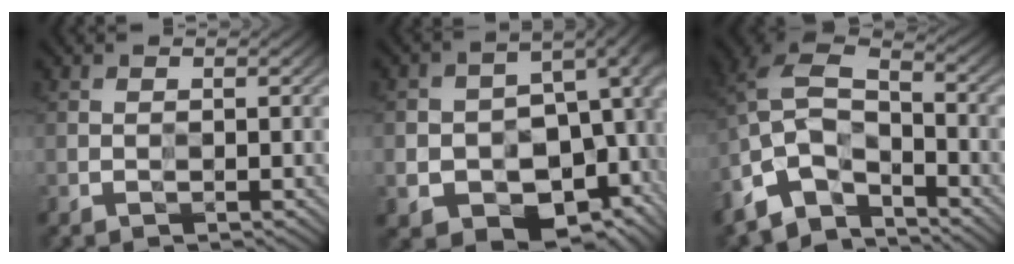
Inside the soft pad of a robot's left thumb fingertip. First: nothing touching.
{"total": 15.6, "force": [-3.6, 11.1, 10.3], "torque": [-0.176, -0.058, -0.017]}
{"total": 11.6, "force": [-7.2, 5.5, 7.2], "torque": [-0.150, -0.006, -0.150]}